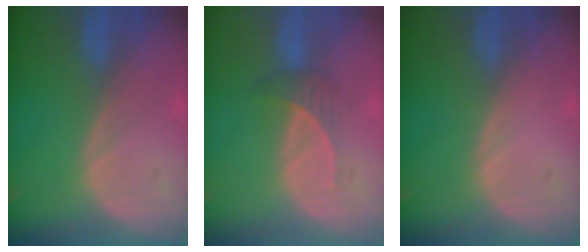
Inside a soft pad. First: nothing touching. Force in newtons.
{"total": 2.8, "press": 2.7, "slide": 0.9}
{"total": 0.0}